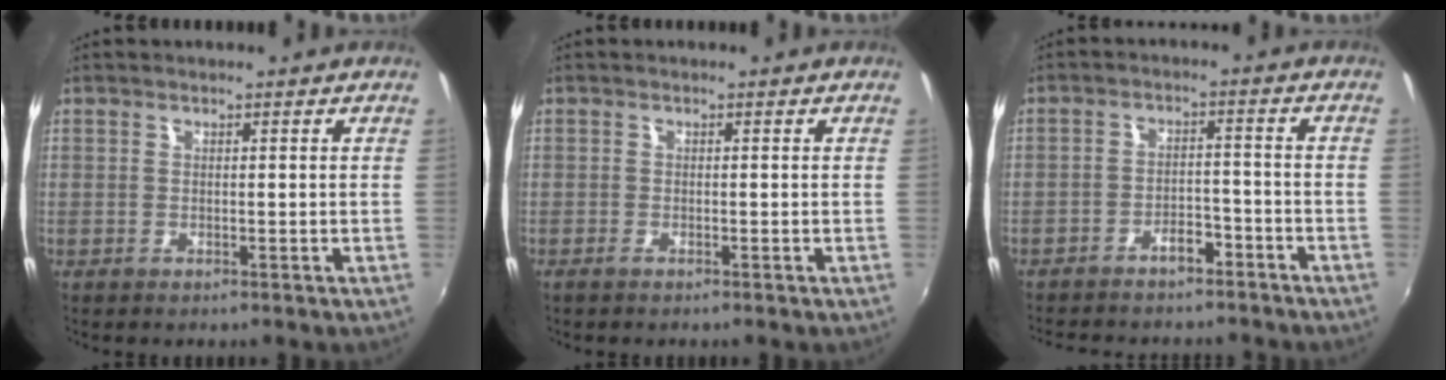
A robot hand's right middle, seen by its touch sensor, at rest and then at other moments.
{"total": 0.9, "force": [-0.8, 0.1, 0.5], "torque": [-0.012, -0.003, -0.016]}
{"total": 9.4, "force": [-8.0, 3.6, 3.6], "torque": [-0.081, 0.014, -0.106]}